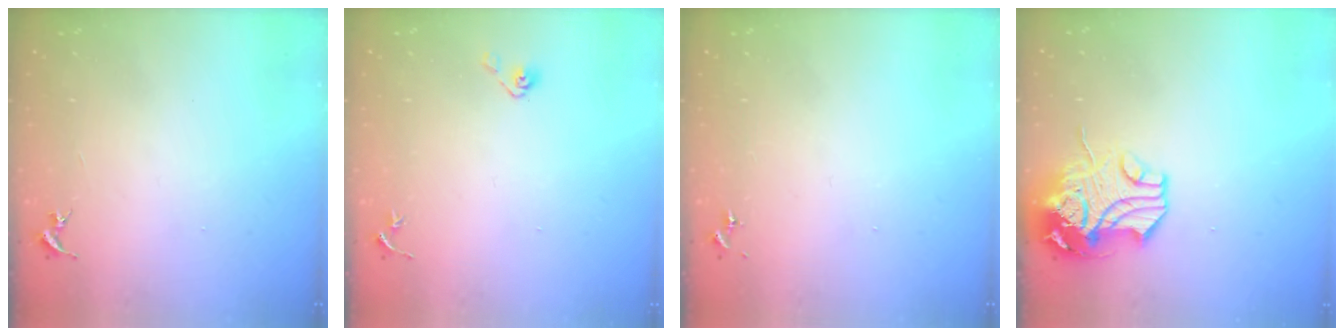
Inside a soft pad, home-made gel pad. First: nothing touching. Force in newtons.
{"total": 4.0, "press": 3.6, "slide": 1.8}
{"total": 0.0}
{"total": 12.6, "press": 12.5, "slide": 2.1}